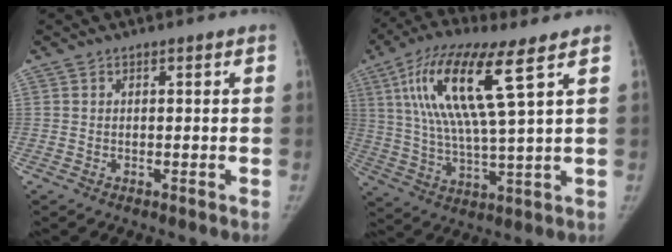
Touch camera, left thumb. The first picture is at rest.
{"total": 16.9, "force": [7.0, 3.2, 15.1], "torque": [-0.311, -0.018, 0.128]}